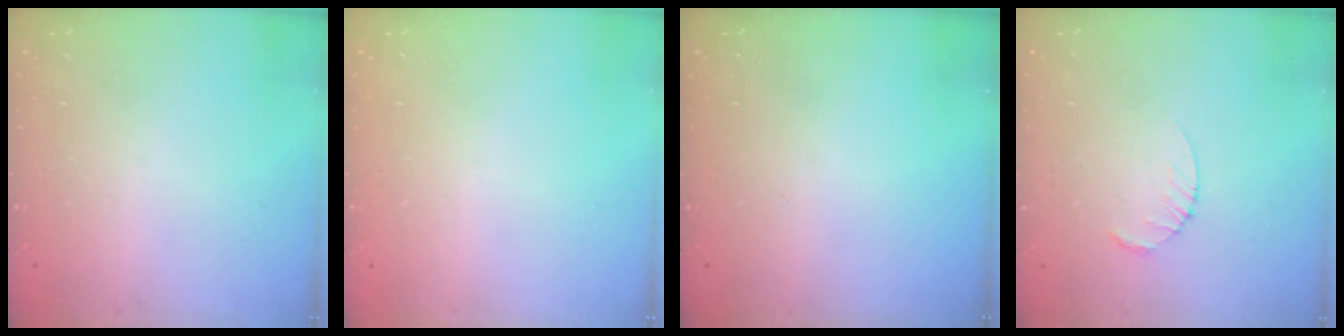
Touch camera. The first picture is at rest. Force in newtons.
{"total": 0.0}
{"total": 0.0}
{"total": 2.5, "press": 2.5, "slide": 0.3}